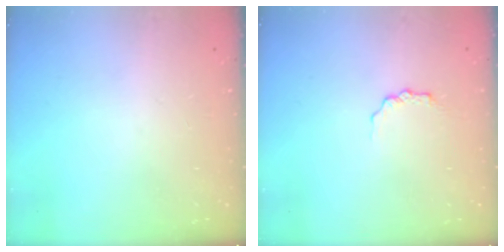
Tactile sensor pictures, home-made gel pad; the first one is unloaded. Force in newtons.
{"total": 2.9, "press": 2.8, "slide": 0.5}